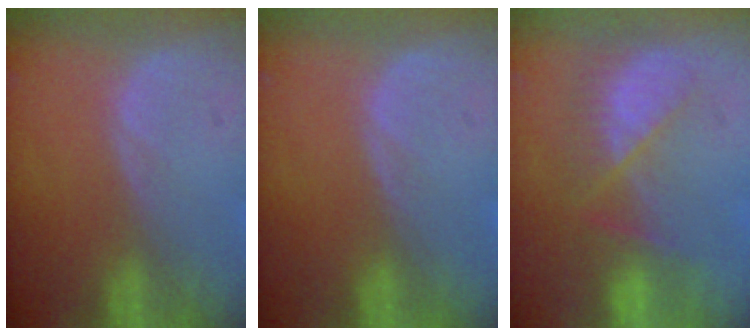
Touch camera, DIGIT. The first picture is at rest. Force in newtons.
{"total": 0.0}
{"total": 7.9, "press": 7.0, "slide": 3.7}